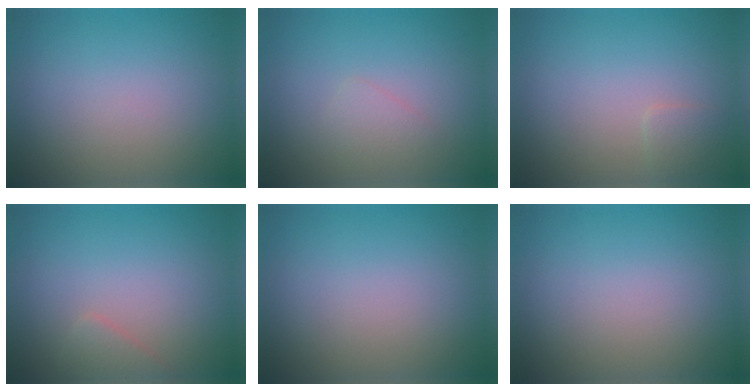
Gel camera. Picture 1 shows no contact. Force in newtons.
{"total": 1.3, "press": 1.3, "slide": 0.0}
{"total": 1.0, "press": 1.0, "slide": 0.0}
{"total": 1.3, "press": 1.3, "slide": 0.1}
{"total": 0.0}
{"total": 0.0}